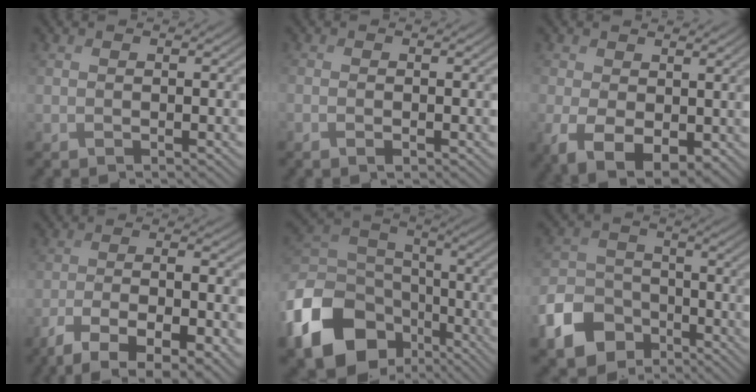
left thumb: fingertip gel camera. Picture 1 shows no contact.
{"total": 0.8, "force": [-0.8, 0.1, 0.2], "torque": [-0.001, -0.002, -0.017]}
{"total": 6.3, "force": [-0.7, 4.3, 4.5], "torque": [-0.100, -0.028, -0.014]}
{"total": 11.7, "force": [-7.0, 3.7, 8.5], "torque": [-0.143, -0.016, -0.111]}
{"total": 17.6, "force": [-8.7, 12.6, 8.7], "torque": [-0.249, -0.049, -0.160]}
{"total": 10.5, "force": [-6.3, 7.3, 4.1], "torque": [-0.104, -0.028, -0.130]}